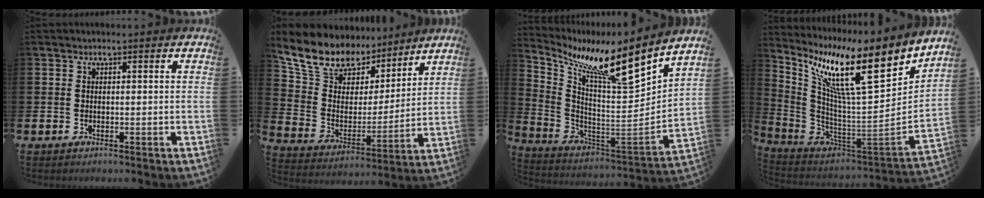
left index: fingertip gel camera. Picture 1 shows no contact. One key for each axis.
{"total": 11.8, "fx": 10.6, "fy": 4.7, "fz": 2.5, "tx": -0.112, "ty": -0.071, "tz": 0.193}
{"total": 12.0, "fx": 8.8, "fy": 1.9, "fz": 8.0, "tx": -0.172, "ty": -0.063, "tz": 0.138}
{"total": 14.2, "fx": 7.6, "fy": 3.1, "fz": 11.7, "tx": -0.224, "ty": -0.051, "tz": 0.116}